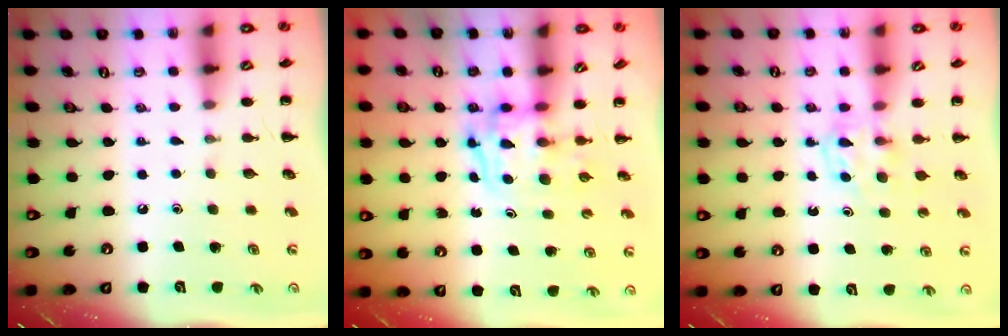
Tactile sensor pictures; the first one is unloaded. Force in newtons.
{"total": 3.4, "press": 3.3, "slide": 0.6}
{"total": 4.0, "press": 3.8, "slide": 1.3}